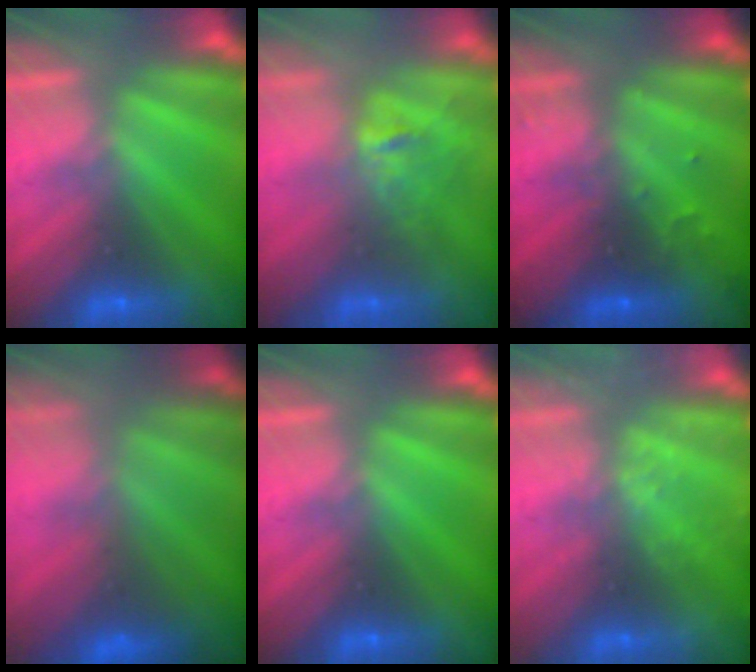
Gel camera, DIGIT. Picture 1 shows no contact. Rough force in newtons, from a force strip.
{"total": 2.7}
{"total": 3.2}
{"total": 3.7}
{"total": 0.0}
{"total": 2.4}